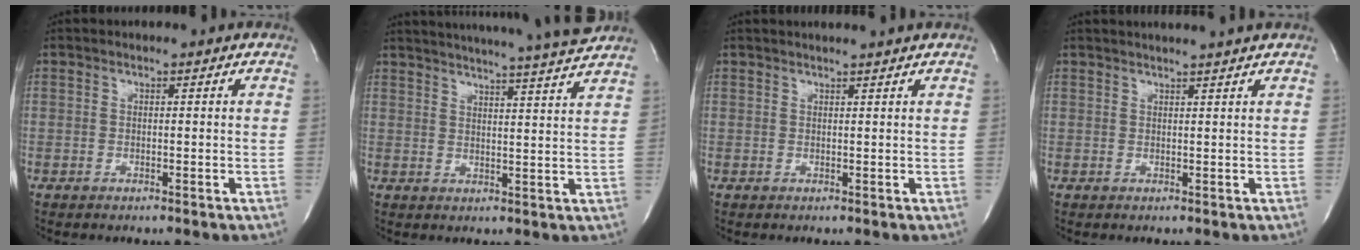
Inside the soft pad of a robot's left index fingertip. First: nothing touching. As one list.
[{"total": 17.0, "force": [15.7, -1.5, 6.5], "torque": [-0.113, -0.034, 0.206]}, {"total": 3.3, "force": [3.0, -0.7, 1.2], "torque": [-0.014, 0.008, 0.037]}, {"total": 5.0, "force": [4.5, -1.1, 1.8], "torque": [-0.021, 0.009, 0.052]}]